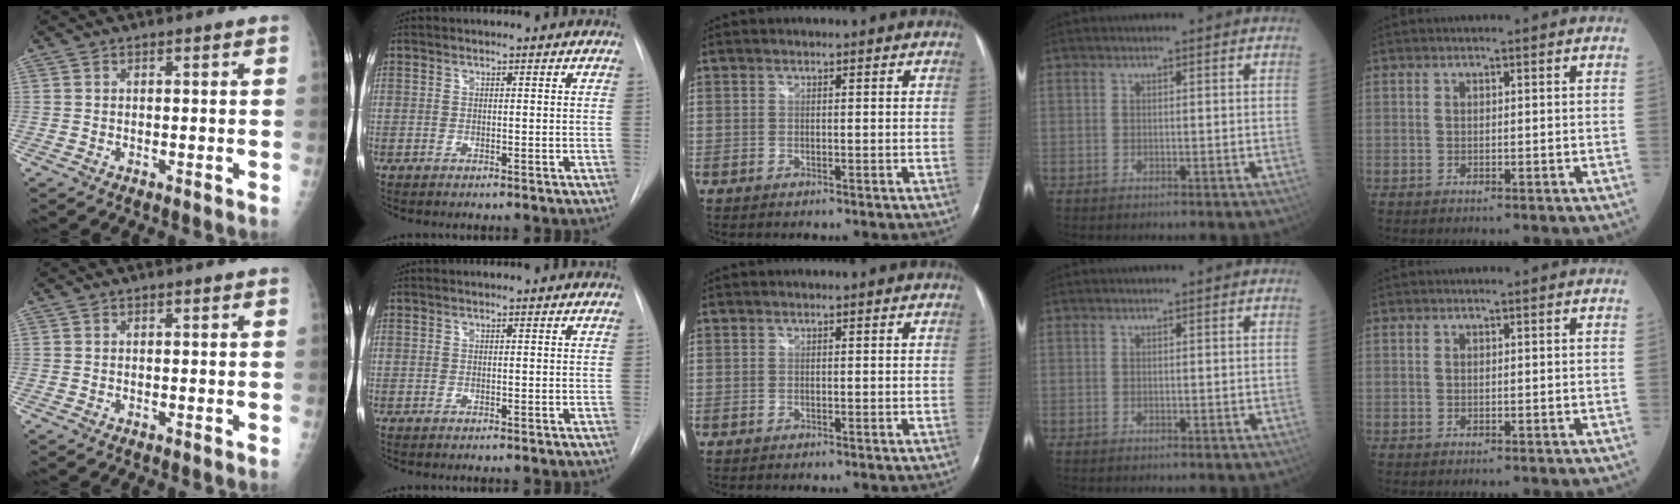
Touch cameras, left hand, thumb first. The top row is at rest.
{}